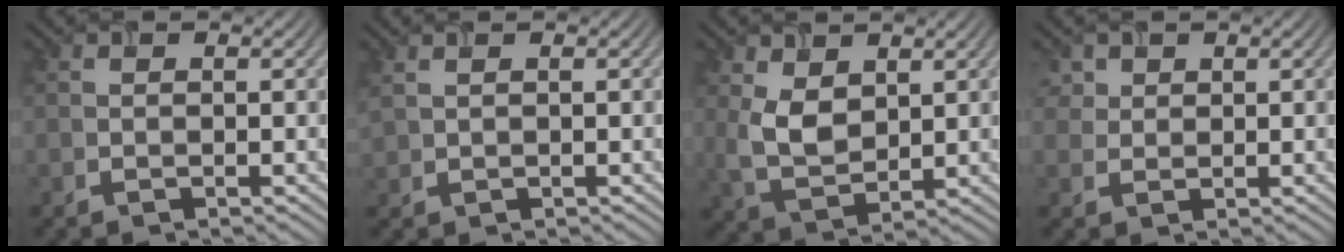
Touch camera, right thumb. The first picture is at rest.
{"total": 1.3, "force": [1.0, 0.4, 0.7], "torque": [-0.022, 0.003, 0.027]}
{"total": 5.8, "force": [1.9, 3.6, 4.0], "torque": [-0.098, -0.006, 0.042]}
{"total": 2.8, "force": [1.8, 2.0, 0.8], "torque": [-0.023, -0.008, 0.045]}